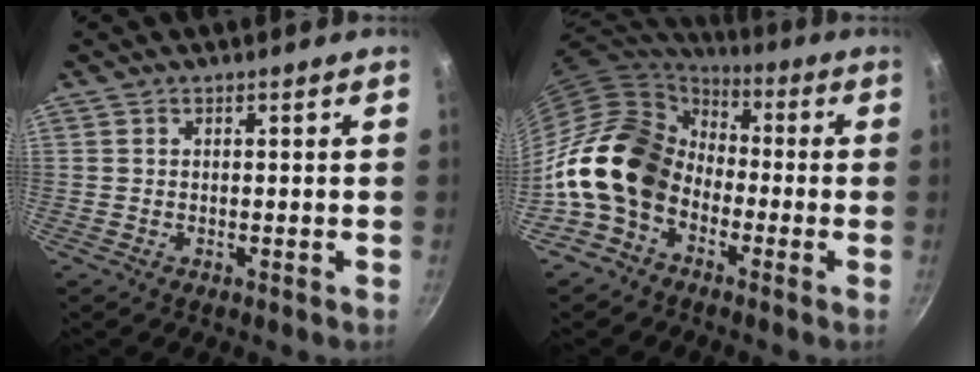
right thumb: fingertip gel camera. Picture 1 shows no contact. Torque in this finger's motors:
{"motor_torque": [2.59, 2.42, 1.38, -1.39, 0.42]}